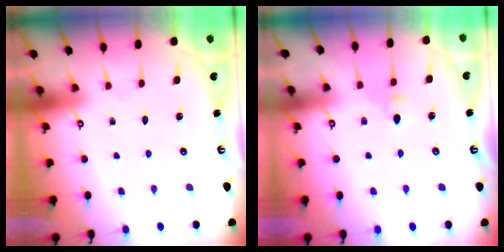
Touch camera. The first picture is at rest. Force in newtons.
{"total": 3.2, "press": 3.1, "slide": 0.7}